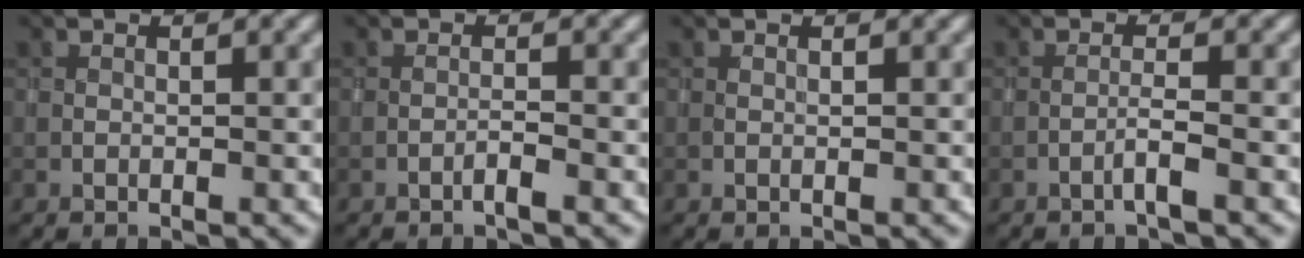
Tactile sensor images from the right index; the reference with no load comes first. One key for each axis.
{"total": 0.8, "fx": -0.6, "fy": 0.0, "fz": 0.5, "tx": -0.010, "ty": 0.005, "tz": -0.013}
{"total": 0.0}
{"total": 1.2, "fx": -0.7, "fy": -0.1, "fz": 1.0, "tx": -0.018, "ty": 0.010, "tz": -0.019}